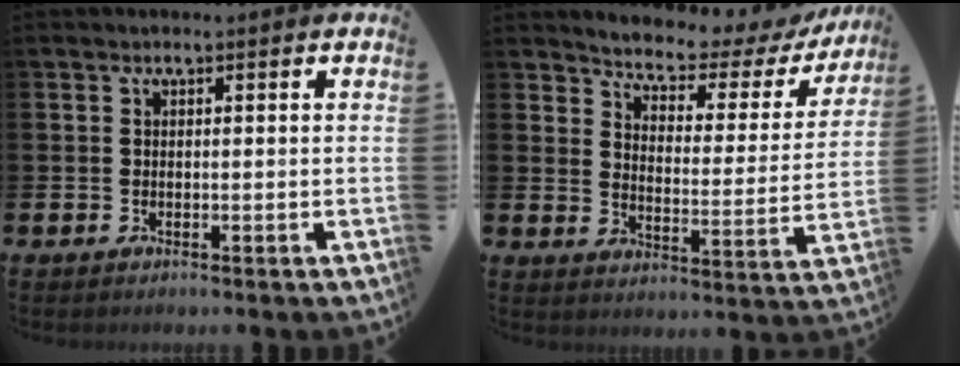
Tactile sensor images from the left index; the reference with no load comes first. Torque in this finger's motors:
{"motor_torque": [1.07, -1.07, 0.20, 0.02]}